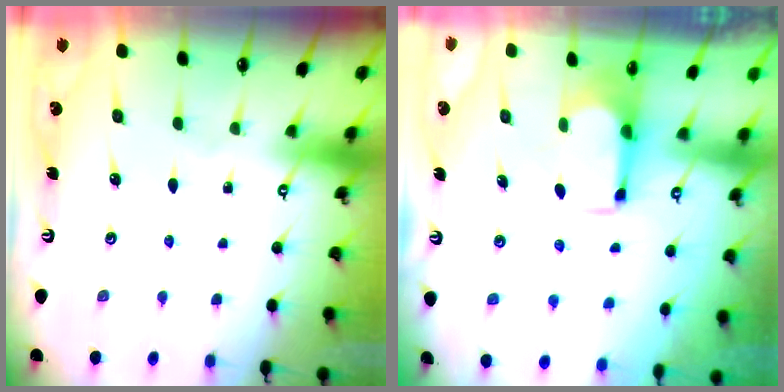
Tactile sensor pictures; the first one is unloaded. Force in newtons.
{"total": 1.6, "press": 1.5, "slide": 0.6}